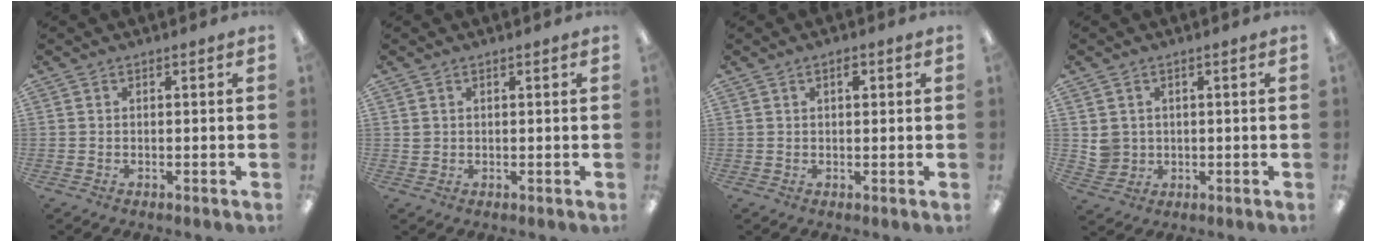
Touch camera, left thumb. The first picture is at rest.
{"total": 1.2, "force": [0.6, 1.0, 0.2], "torque": [-0.005, 0.004, 0.010]}
{"total": 2.3, "force": [1.1, 1.2, 1.7], "torque": [-0.020, 0.000, 0.014]}
{"total": 4.1, "force": [1.1, 3.9, 0.3], "torque": [-0.001, 0.003, 0.021]}